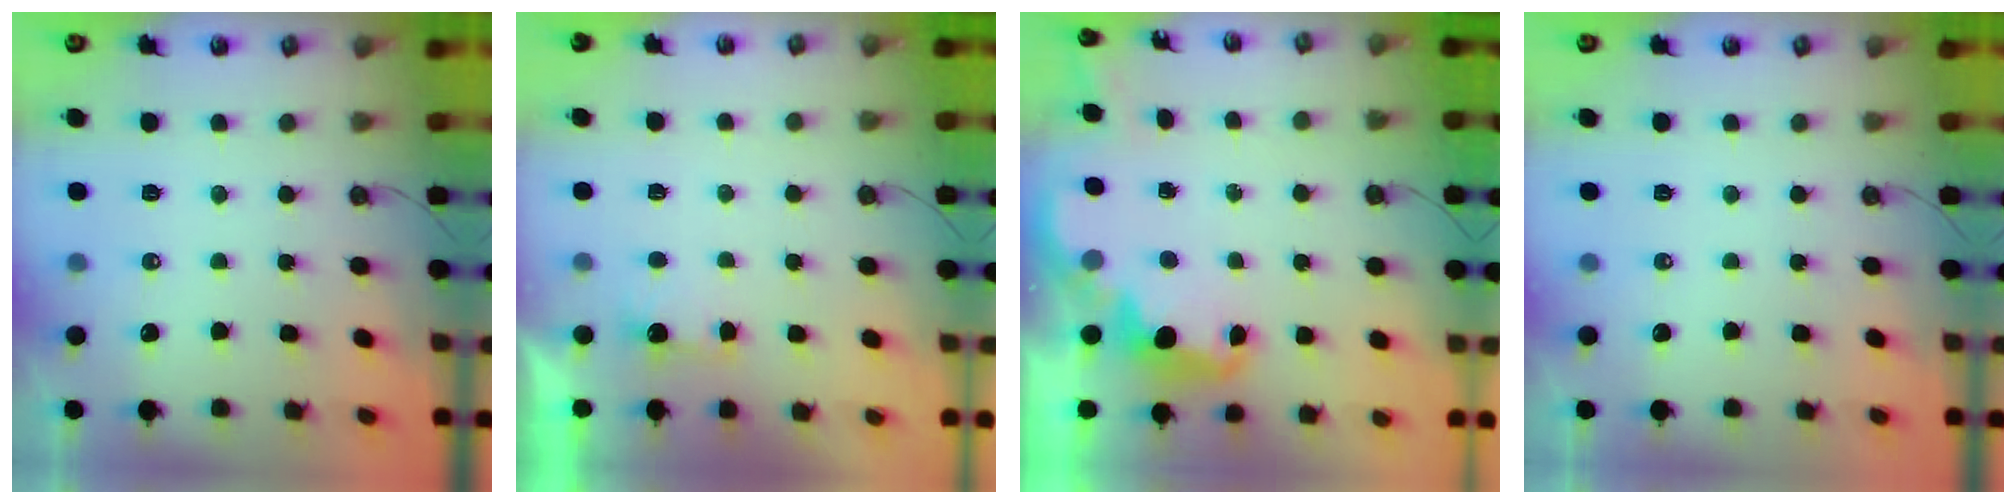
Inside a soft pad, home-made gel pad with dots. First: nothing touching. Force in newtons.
{"total": 1.6, "press": 1.4, "slide": 0.9}
{"total": 2.7, "press": 2.6, "slide": 0.7}
{"total": 0.0}